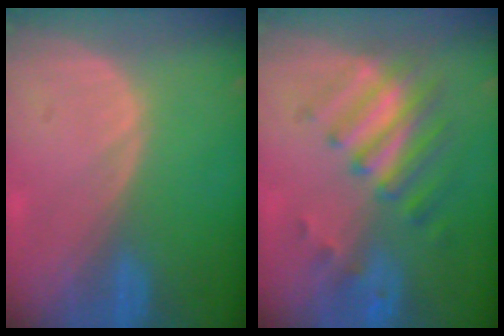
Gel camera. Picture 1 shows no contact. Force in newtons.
{"total": 7.9, "press": 7.1, "slide": 3.5}